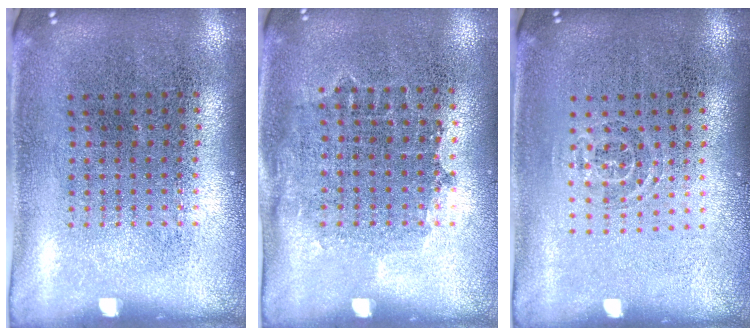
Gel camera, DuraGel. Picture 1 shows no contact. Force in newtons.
{"total": 0.8, "press": 0.7, "slide": 0.4}
{"total": 0.8, "press": 0.6, "slide": 0.6}